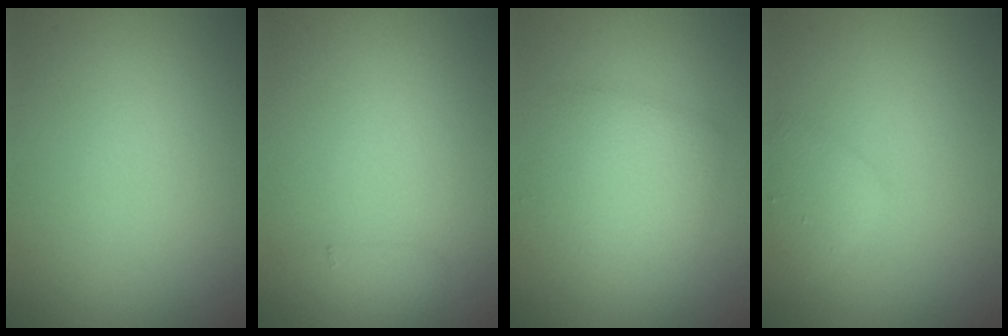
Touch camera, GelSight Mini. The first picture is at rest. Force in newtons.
{"total": 1.0, "press": 1.0, "slide": 0.0}
{"total": 3.5, "press": 3.5, "slide": 0.2}
{"total": 1.7, "press": 1.6, "slide": 0.1}